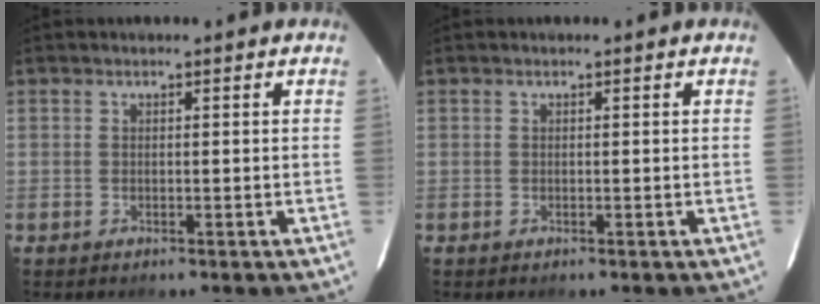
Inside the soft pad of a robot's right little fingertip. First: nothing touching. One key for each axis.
{"total": 0.0}